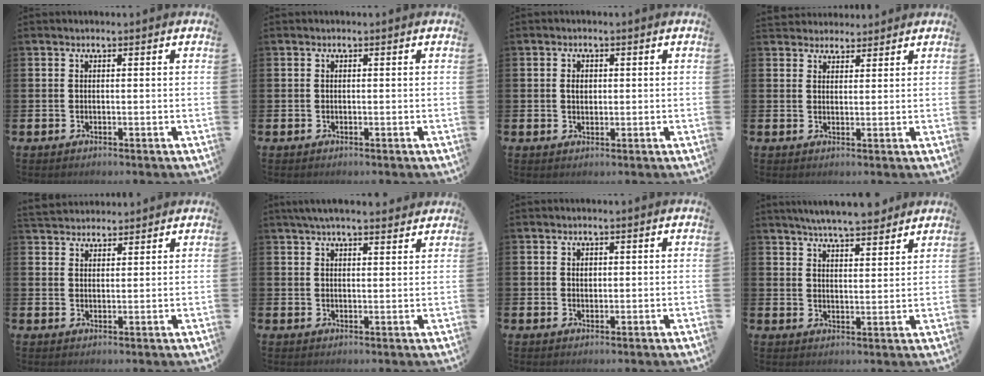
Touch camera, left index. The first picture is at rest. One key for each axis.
{"total": 0.0}
{"total": 1.7, "fx": 0.3, "fy": 1.2, "fz": 1.1, "tx": -0.006, "ty": 0.001, "tz": -0.001}
{"total": 2.8, "fx": 2.6, "fy": 1.0, "fz": -0.2, "tx": -0.002, "ty": -0.007, "tz": 0.048}
{"total": 3.2, "fx": 3.1, "fy": 0.9, "fz": 0.1, "tx": -0.010, "ty": -0.011, "tz": 0.058}
{"total": 4.1, "fx": 3.7, "fy": 0.7, "fz": 1.8, "tx": -0.041, "ty": -0.007, "tz": 0.067}
{"total": 0.8, "fx": 0.4, "fy": 0.6, "fz": 0.3, "tx": 0.010, "ty": -0.003, "tz": 0.004}
{"total": 5.9, "fx": 5.7, "fy": 0.4, "fz": 1.4, "tx": -0.042, "ty": -0.026, "tz": 0.103}